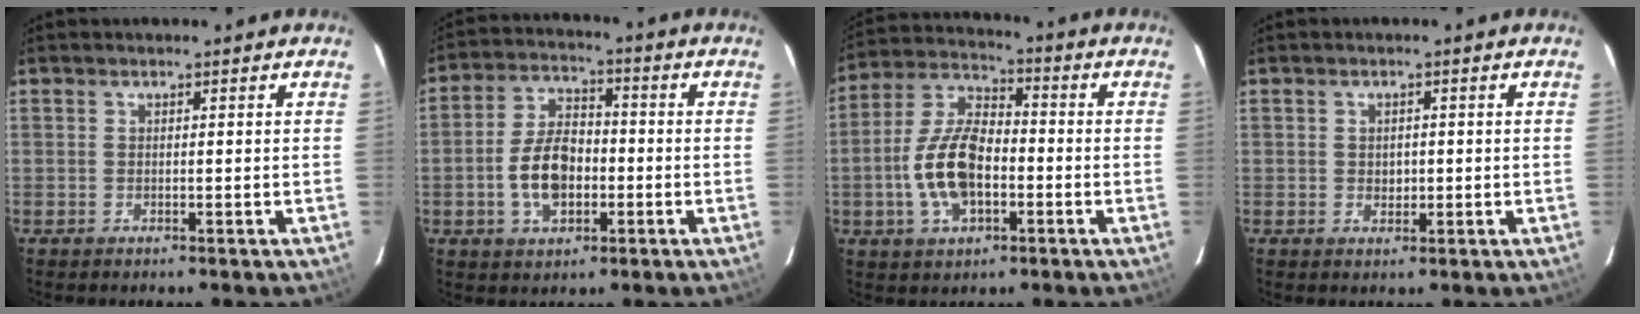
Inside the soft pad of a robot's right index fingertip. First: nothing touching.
{"total": 9.7, "force": [-2.5, 5.8, 7.4], "torque": [-0.146, 0.016, -0.038]}
{"total": 12.6, "force": [-3.2, 6.7, 10.2], "torque": [-0.214, 0.014, -0.058]}
{"total": 1.9, "force": [-0.1, 1.6, 0.9], "torque": [-0.014, 0.001, 0.002]}